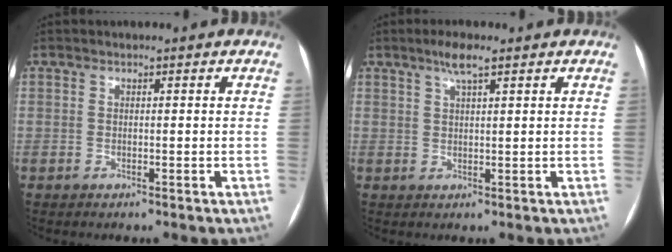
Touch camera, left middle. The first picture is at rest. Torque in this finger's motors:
{"motor_torque": [0.36, -0.35, 0.00, 0.01]}